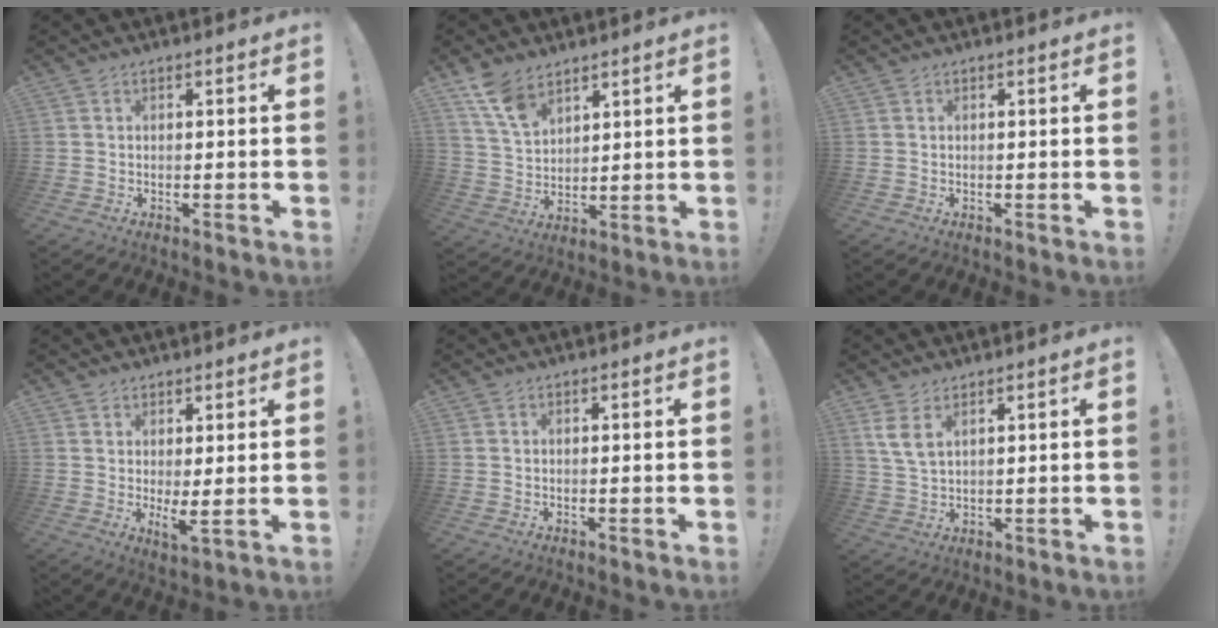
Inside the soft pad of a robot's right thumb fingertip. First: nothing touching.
{"total": 9.6, "force": [6.9, 4.9, 4.6], "torque": [-0.087, -0.035, 0.135]}
{"total": 0.0}
{"total": 4.1, "force": [1.5, 0.5, 3.7], "torque": [-0.046, -0.026, 0.030]}
{"total": 0.0}
{"total": 5.2, "force": [2.9, 1.9, 3.9], "torque": [-0.072, -0.013, 0.054]}